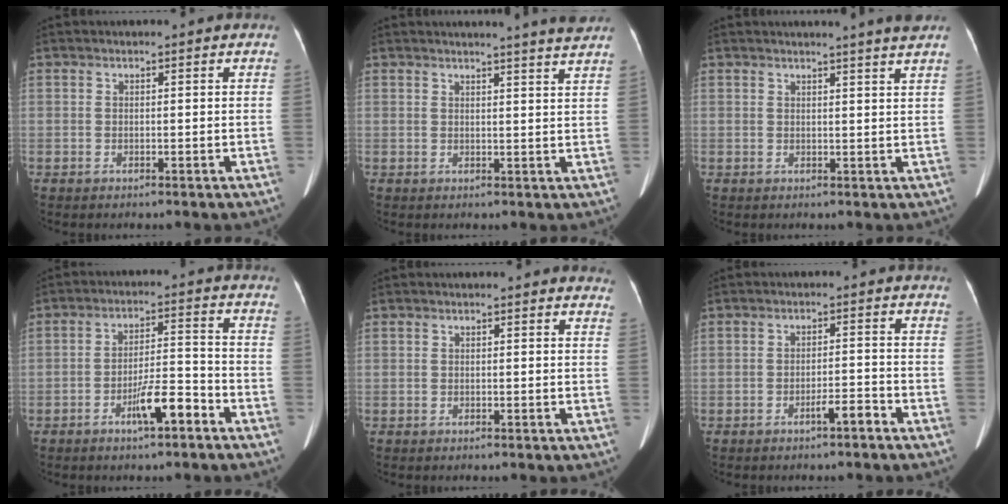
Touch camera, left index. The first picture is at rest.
{"total": 6.4, "force": [5.9, -1.2, 2.2], "torque": [-0.029, -0.008, 0.053]}
{"total": 4.3, "force": [3.7, -1.0, 1.8], "torque": [-0.024, -0.002, 0.034]}
{"total": 6.5, "force": [-3.9, 1.1, 5.1], "torque": [-0.092, 0.006, -0.065]}
{"total": 3.1, "force": [3.0, 0.8, 0.6], "torque": [0.001, -0.008, 0.008]}
{"total": 2.6, "force": [-2.0, 0.2, 1.7], "torque": [-0.028, 0.001, -0.032]}